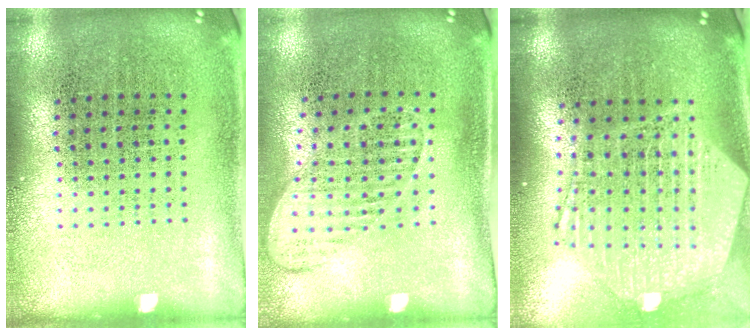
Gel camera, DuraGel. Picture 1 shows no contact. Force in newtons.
{"total": 1.4, "press": 1.2, "slide": 0.8}
{"total": 2.8, "press": 2.2, "slide": 1.7}